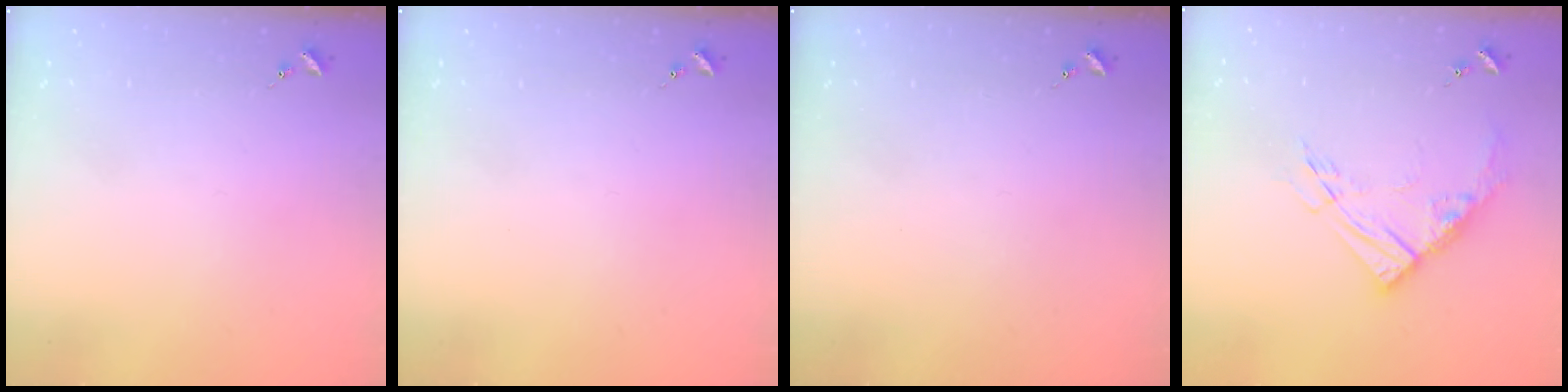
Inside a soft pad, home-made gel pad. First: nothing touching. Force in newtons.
{"total": 0.0}
{"total": 0.0}
{"total": 12.7, "press": 12.6, "slide": 1.3}